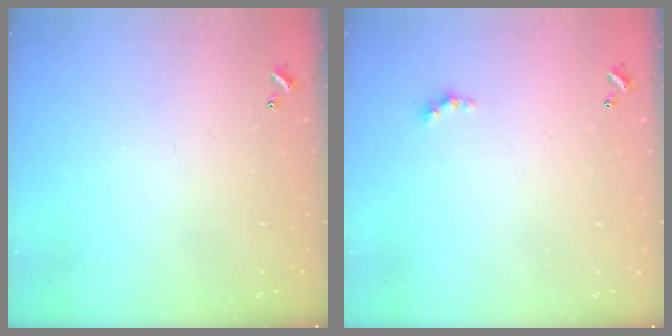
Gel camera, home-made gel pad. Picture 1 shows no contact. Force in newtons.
{"total": 1.3, "press": 1.2, "slide": 0.4}